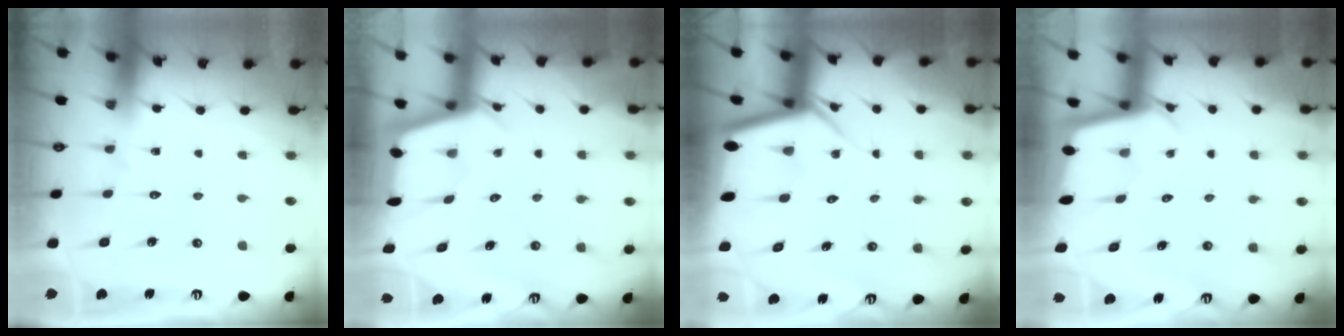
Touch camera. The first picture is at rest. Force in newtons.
{"total": 2.5, "press": 2.5, "slide": 0.3}
{"total": 7.0, "press": 7.0, "slide": 0.7}
{"total": 2.4, "press": 2.4, "slide": 0.2}